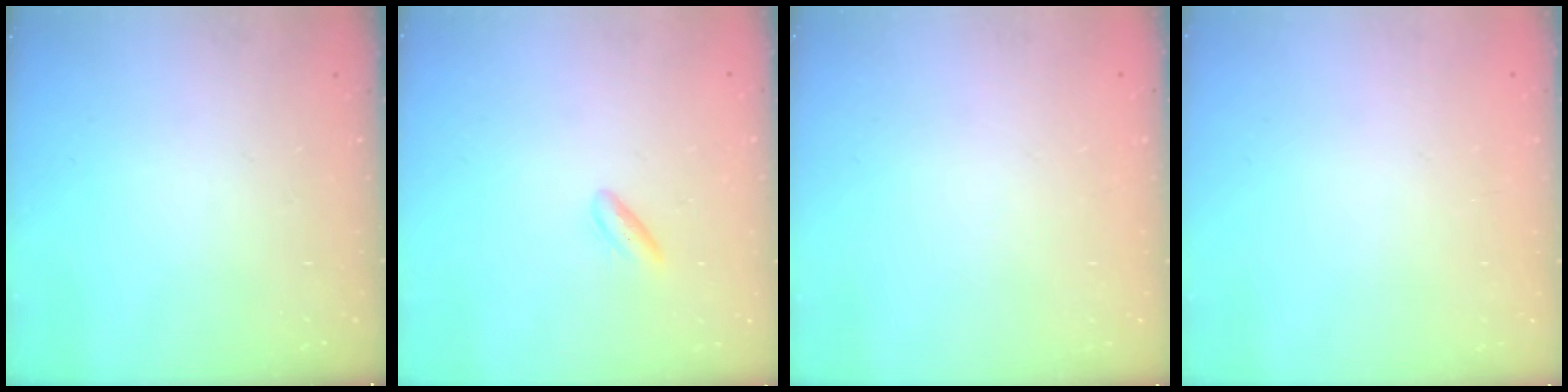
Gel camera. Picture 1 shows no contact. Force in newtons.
{"total": 3.1, "press": 2.8, "slide": 1.3}
{"total": 2.1, "press": 2.1, "slide": 0.1}
{"total": 2.1, "press": 2.1, "slide": 0.1}